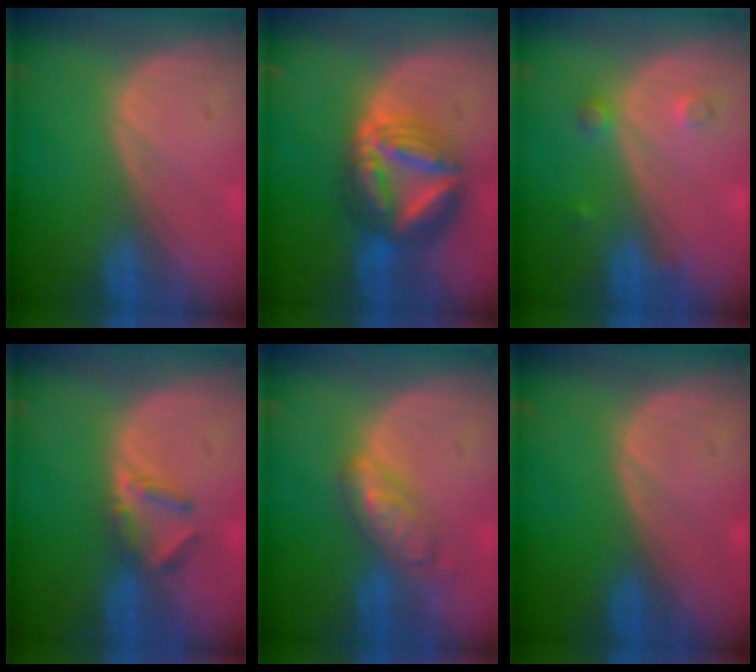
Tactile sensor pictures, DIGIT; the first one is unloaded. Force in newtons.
{"total": 9.0, "press": 8.9, "slide": 0.9}
{"total": 2.0, "press": 2.0, "slide": 0.2}
{"total": 3.2, "press": 3.0, "slide": 1.0}
{"total": 5.9, "press": 5.2, "slide": 2.9}
{"total": 0.0}